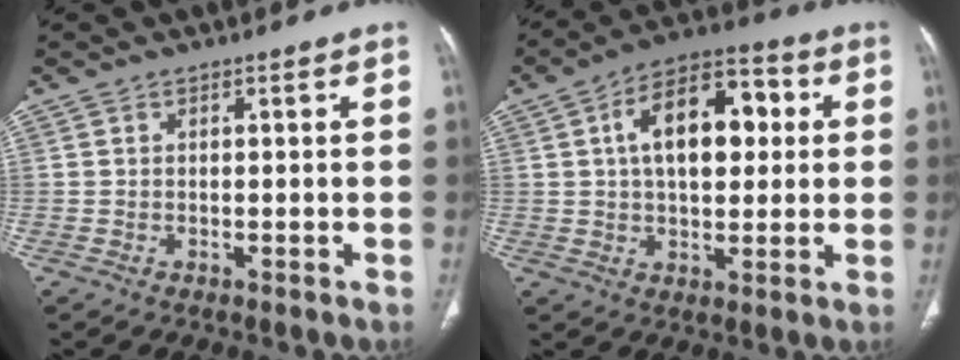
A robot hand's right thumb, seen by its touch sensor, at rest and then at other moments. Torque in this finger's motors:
{"motor_torque": [0.52, 3.52, 1.74, 0.04, 0.12]}